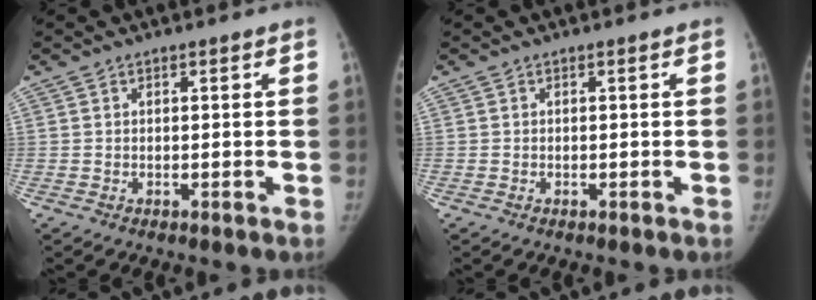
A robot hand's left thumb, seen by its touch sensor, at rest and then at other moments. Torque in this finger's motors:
{"motor_torque": [-0.20, -0.19, 0.32, -0.06, 0.00]}